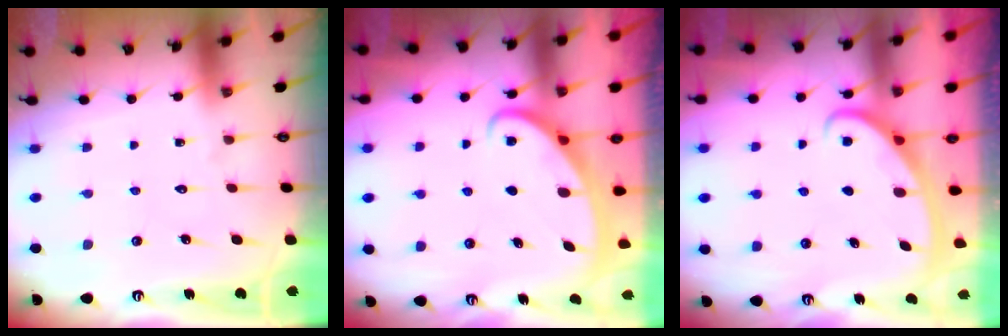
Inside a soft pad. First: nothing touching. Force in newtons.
{"total": 2.5, "press": 2.5, "slide": 0.3}
{"total": 3.0, "press": 3.0, "slide": 0.4}